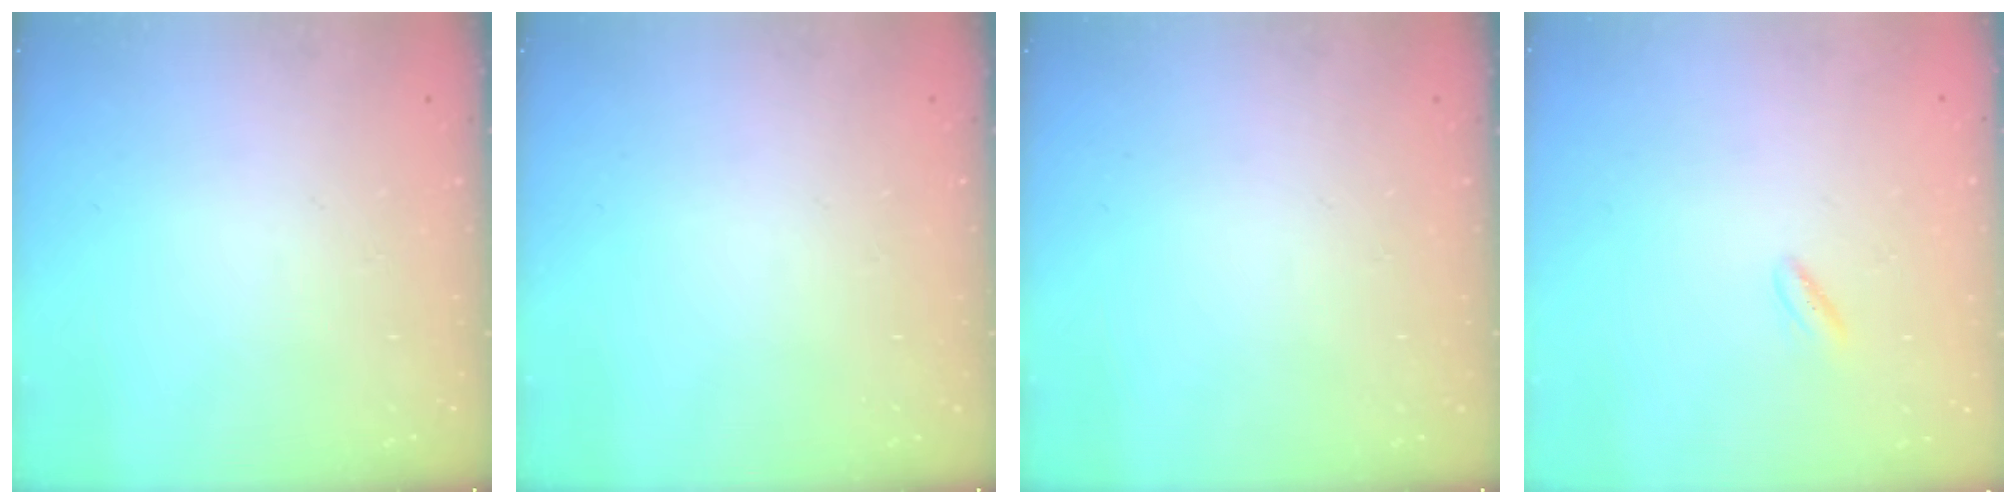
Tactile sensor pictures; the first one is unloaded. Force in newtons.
{"total": 0.0}
{"total": 0.0}
{"total": 2.0, "press": 1.9, "slide": 0.8}